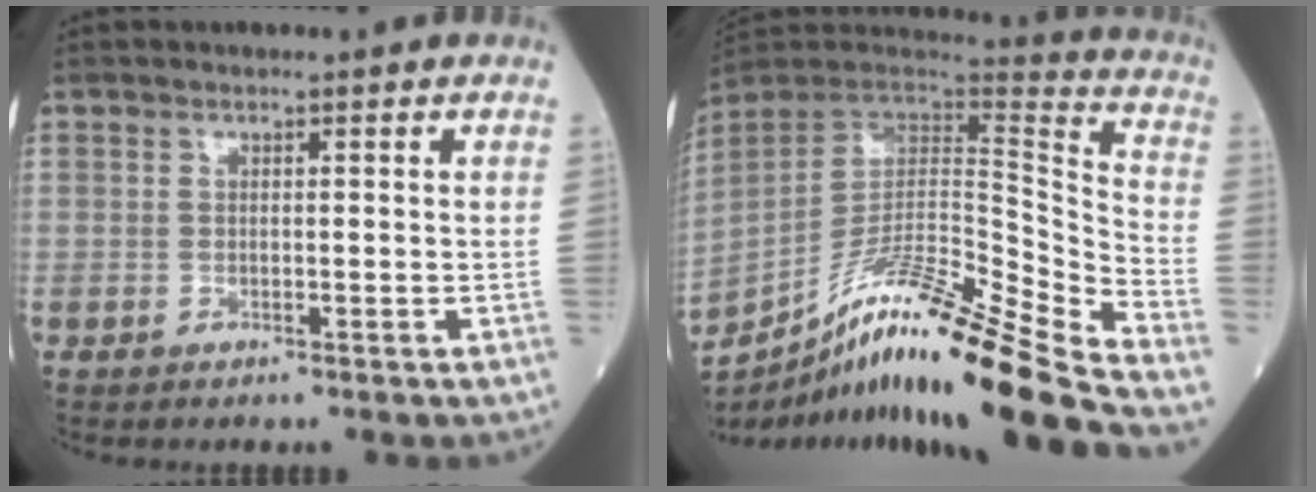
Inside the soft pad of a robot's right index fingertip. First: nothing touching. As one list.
[{"total": 27.3, "force": [-21.2, -0.5, 17.2], "torque": [-0.254, -0.034, -0.359]}]